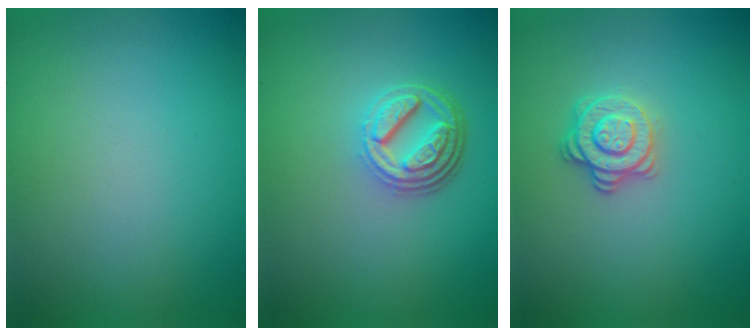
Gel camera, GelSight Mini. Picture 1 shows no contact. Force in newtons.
{"total": 4.6, "press": 3.4, "slide": 3.1}
{"total": 2.8, "press": 2.5, "slide": 1.3}